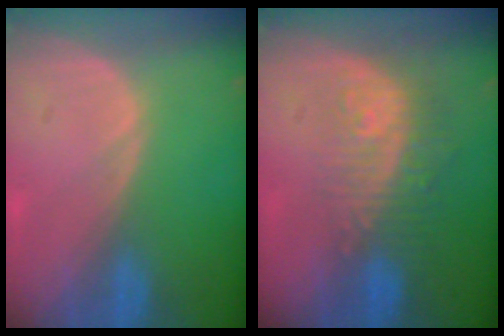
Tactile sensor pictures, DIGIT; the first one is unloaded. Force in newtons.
{"total": 9.7, "press": 8.1, "slide": 5.3}